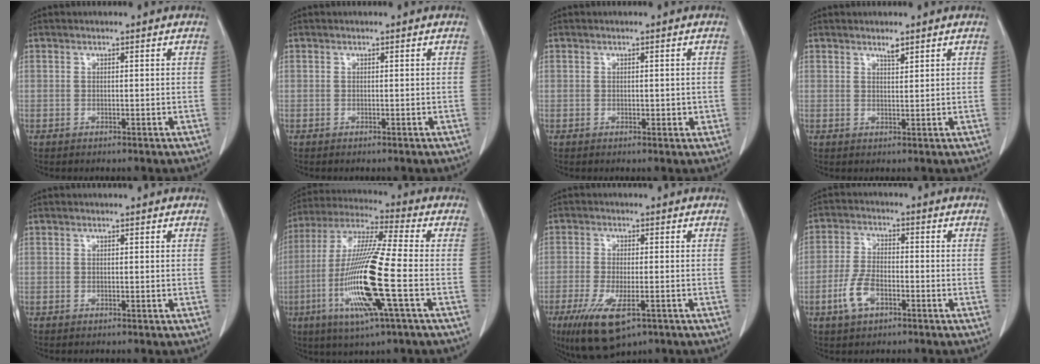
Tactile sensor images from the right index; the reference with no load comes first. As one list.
[{"total": 0.0}, {"total": 1.7, "force": [-0.1, 1.1, 1.3], "torque": [-0.015, 0.002, 0.002]}, {"total": 1.3, "force": [1.1, 0.2, 0.7], "torque": [-0.017, -0.005, 0.021]}, {"total": 0.0}, {"total": 17.1, "force": [-4.6, 0.3, 16.5], "torque": [-0.346, -0.016, -0.092]}, {"total": 9.8, "force": [-5.2, 3.1, 7.6], "torque": [-0.141, -0.024, -0.082]}, {"total": 6.0, "force": [-2.8, 2.9, 4.5], "torque": [-0.105, 0.003, -0.054]}]